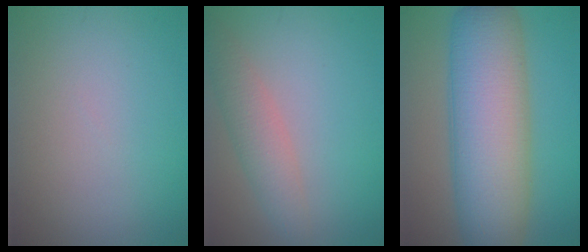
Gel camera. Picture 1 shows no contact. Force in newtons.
{"total": 3.1, "press": 3.1, "slide": 0.2}
{"total": 11.7, "press": 11.7, "slide": 0.4}